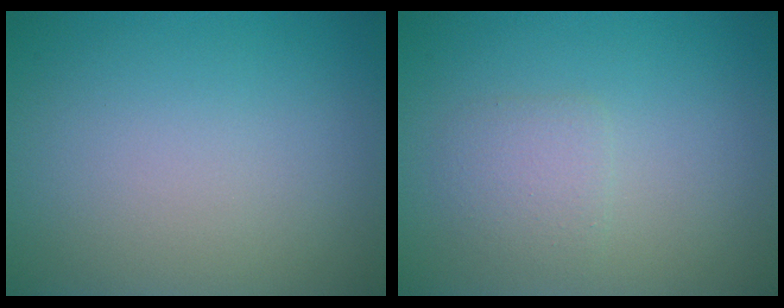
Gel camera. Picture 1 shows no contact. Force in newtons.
{"total": 1.9, "press": 1.9, "slide": 0.1}